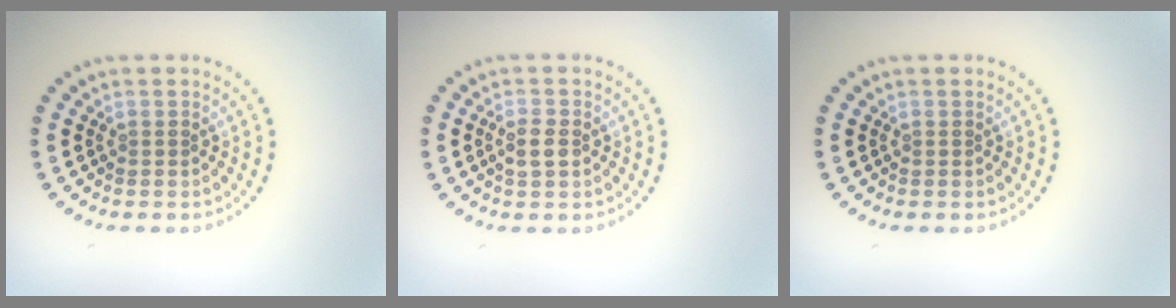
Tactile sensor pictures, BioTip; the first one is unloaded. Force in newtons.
{"total": 1.7, "press": 1.7, "slide": 0.2}
{"total": 0.0}